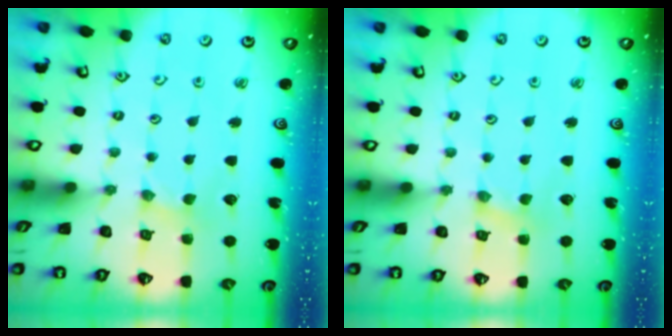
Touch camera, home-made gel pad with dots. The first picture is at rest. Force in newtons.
{"total": 0.0}